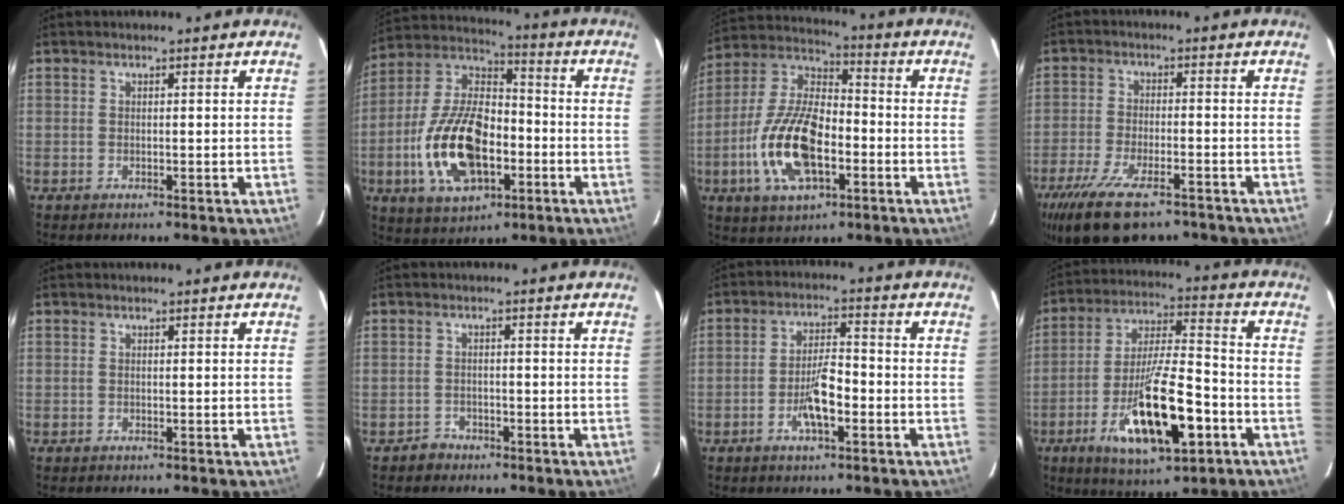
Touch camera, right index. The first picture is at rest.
{"total": 19.7, "force": [-5.8, 10.7, 15.5], "torque": [-0.326, 0.006, -0.095]}
{"total": 17.4, "force": [-5.3, 8.2, 14.4], "torque": [-0.304, 0.000, -0.097]}
{"total": 15.9, "force": [-11.3, 5.8, 9.6], "torque": [-0.210, -0.045, -0.191]}
{"total": 0.0}
{"total": 2.5, "force": [-1.6, 1.9, -0.1], "torque": [-0.001, 0.011, -0.026]}
{"total": 7.0, "force": [-2.8, 2.1, 6.0], "torque": [-0.118, 0.004, -0.048]}
{"total": 18.2, "force": [-7.3, 5.3, 15.9], "torque": [-0.302, -0.013, -0.119]}